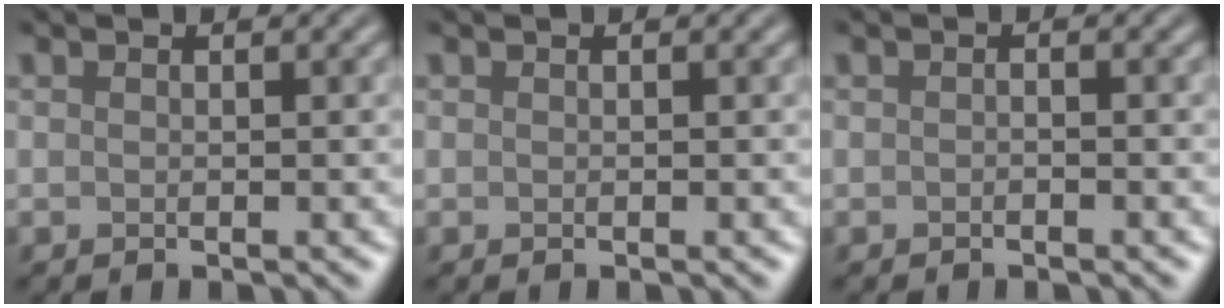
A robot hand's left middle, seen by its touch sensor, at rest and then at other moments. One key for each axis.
{"total": 0.0}
{"total": 0.6, "fx": -0.5, "fy": -0.3, "fz": -0.2, "tx": -0.006, "ty": 0.006, "tz": 0.006}